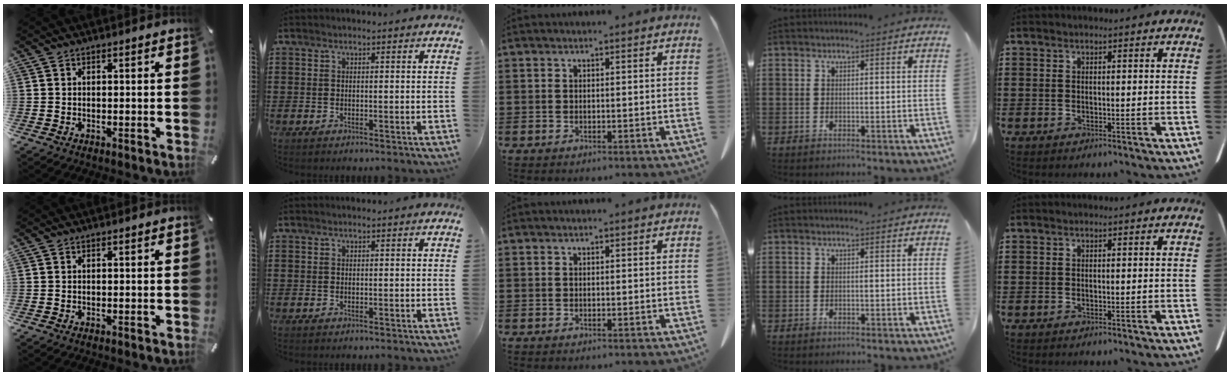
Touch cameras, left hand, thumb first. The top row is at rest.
{}